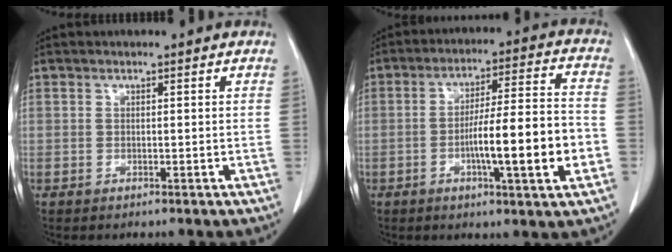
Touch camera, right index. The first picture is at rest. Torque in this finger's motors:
{"motor_torque": [1.76, -0.38, 0.83, 0.13]}